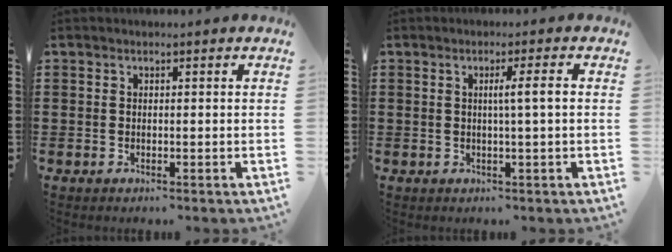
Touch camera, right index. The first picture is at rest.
{"total": 3.3, "force": [0.2, -0.2, 3.2], "torque": [-0.059, -0.003, -0.001]}